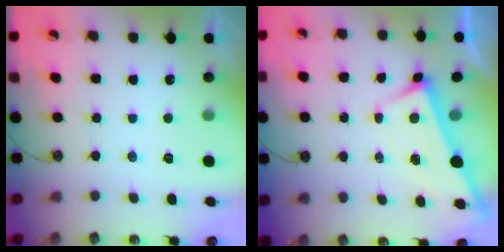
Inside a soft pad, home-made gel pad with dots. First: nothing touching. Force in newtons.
{"total": 2.7, "press": 2.7, "slide": 0.1}